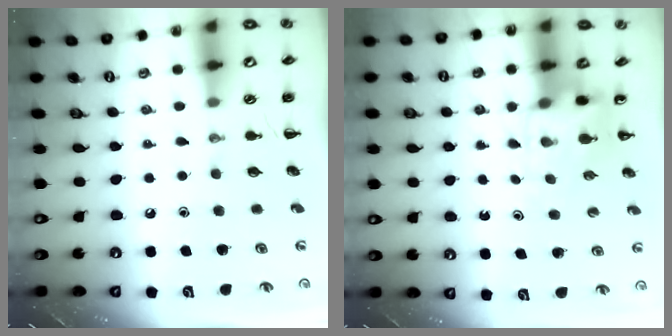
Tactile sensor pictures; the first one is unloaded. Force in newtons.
{"total": 4.6, "press": 4.5, "slide": 1.0}